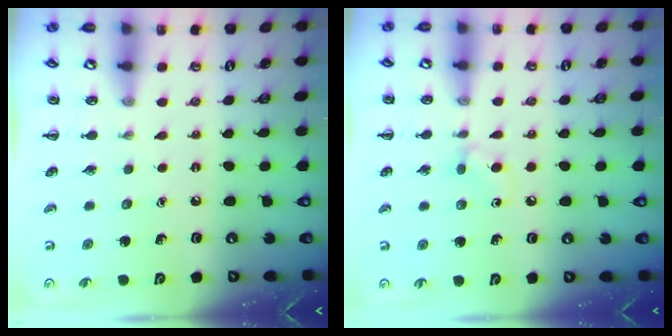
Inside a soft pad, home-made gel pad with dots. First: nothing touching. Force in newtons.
{"total": 4.3, "press": 4.1, "slide": 1.2}